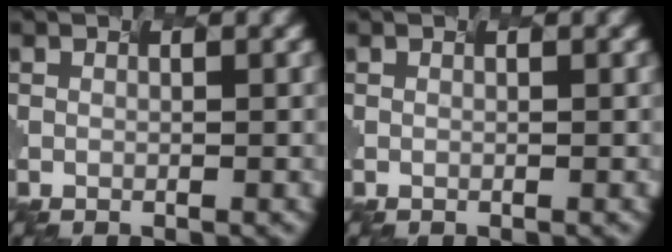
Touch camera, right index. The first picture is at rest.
{"total": 0.0}